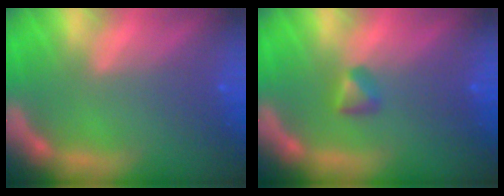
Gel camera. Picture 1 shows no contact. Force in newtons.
{"total": 1.4}